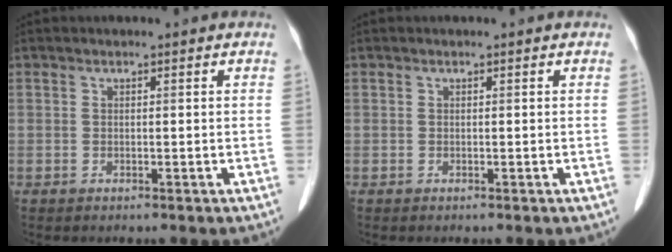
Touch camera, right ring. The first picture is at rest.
{"total": 0.0}